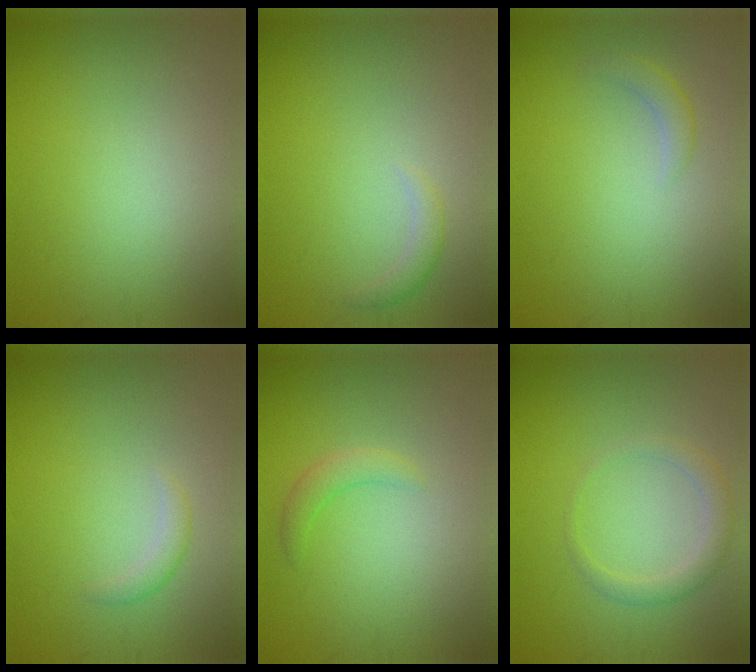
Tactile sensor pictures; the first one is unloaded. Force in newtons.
{"total": 1.1, "press": 1.1, "slide": 0.1}
{"total": 1.4, "press": 1.4, "slide": 0.1}
{"total": 1.1, "press": 1.1, "slide": 0.1}
{"total": 1.6, "press": 1.6, "slide": 0.1}
{"total": 2.0, "press": 2.0, "slide": 0.2}